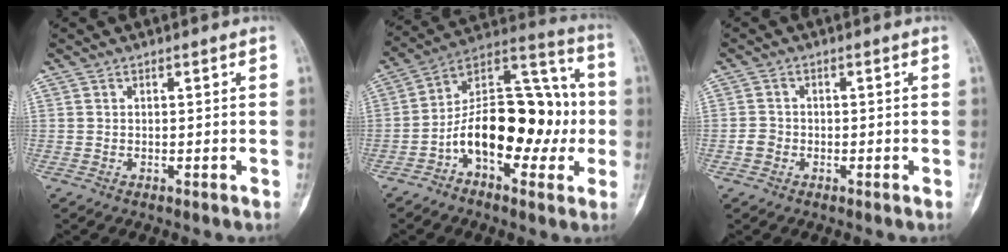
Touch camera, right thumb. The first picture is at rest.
{"total": 20.2, "force": [-3.7, 11.4, 16.3], "torque": [-0.226, 0.059, -0.065]}
{"total": 2.1, "force": [-0.8, 1.8, 0.7], "torque": [-0.007, 0.009, -0.018]}